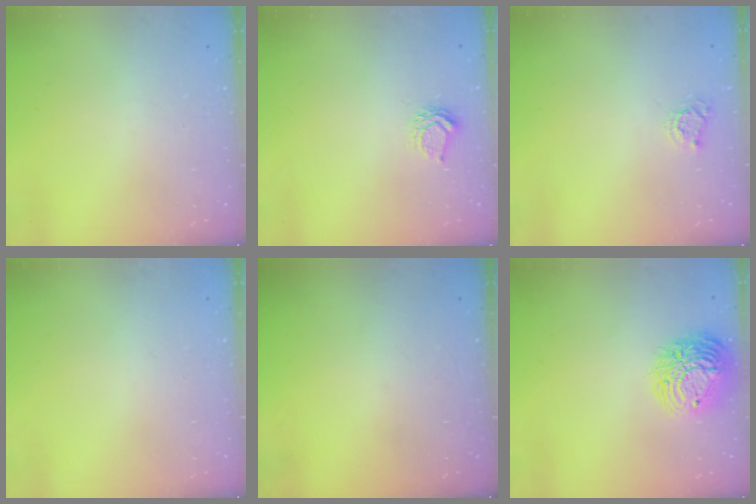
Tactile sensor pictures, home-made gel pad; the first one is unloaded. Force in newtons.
{"total": 4.8, "press": 4.8, "slide": 0.6}
{"total": 4.8, "press": 4.7, "slide": 0.5}
{"total": 0.0}
{"total": 0.0}
{"total": 13.6, "press": 13.5, "slide": 1.4}